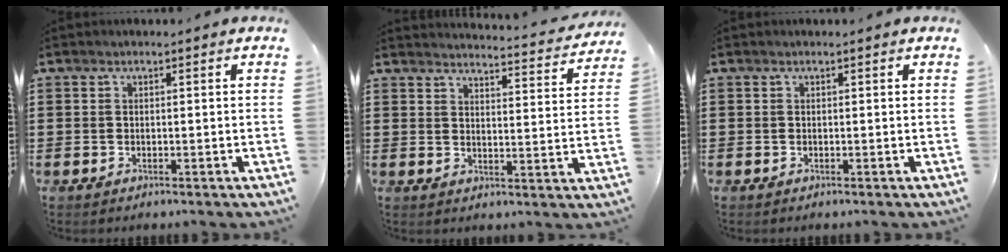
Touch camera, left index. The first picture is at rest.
{"total": 3.5, "force": [3.5, -0.3, 0.6], "torque": [-0.021, -0.031, 0.057]}
{"total": 0.0}